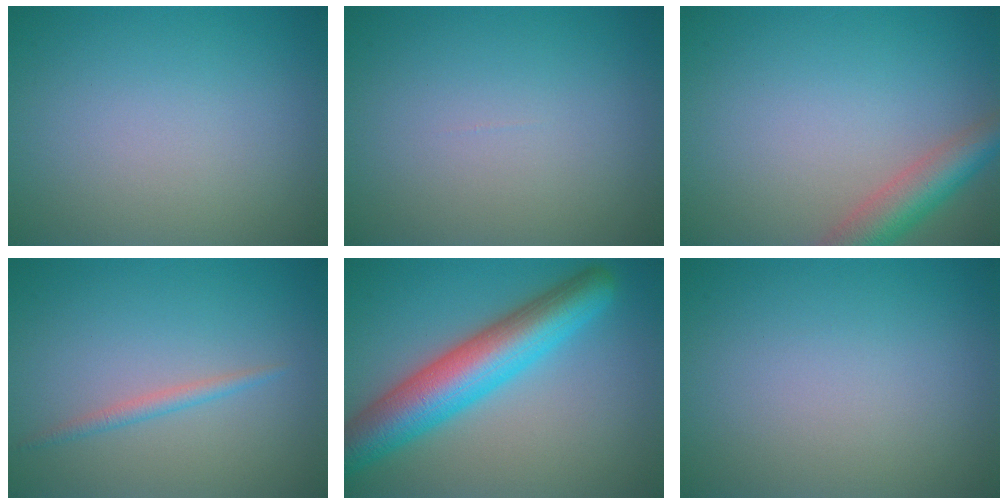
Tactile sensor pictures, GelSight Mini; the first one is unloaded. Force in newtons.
{"total": 0.0}
{"total": 4.4, "press": 4.4, "slide": 0.2}
{"total": 1.2, "press": 1.2, "slide": 0.0}
{"total": 8.3, "press": 8.3, "slide": 0.2}
{"total": 0.0}